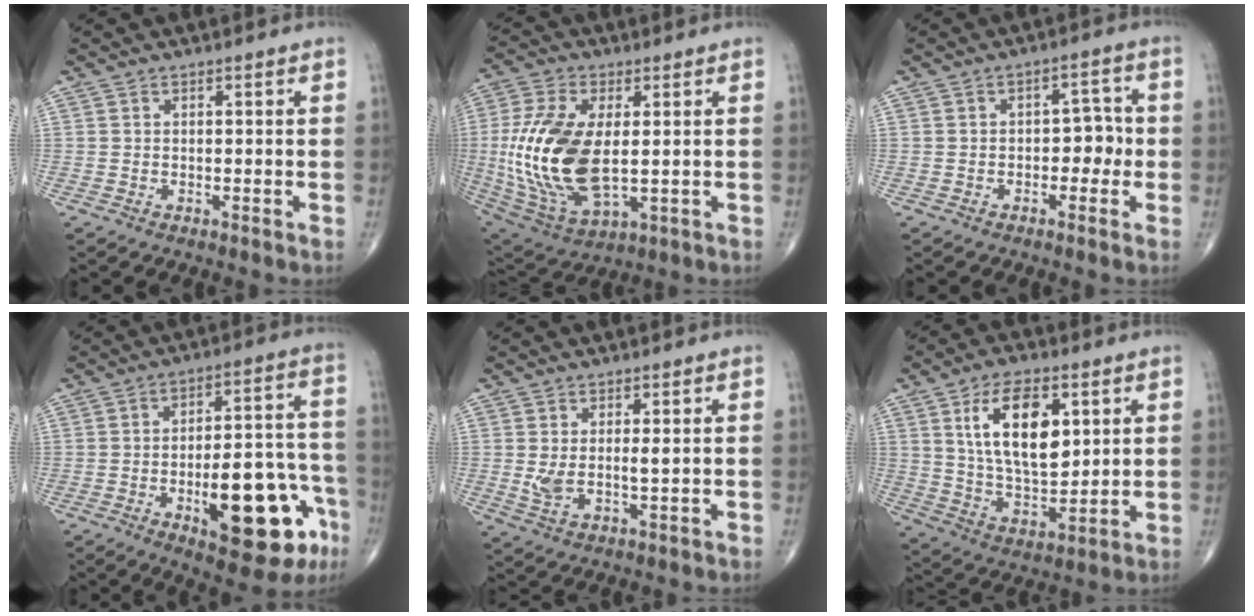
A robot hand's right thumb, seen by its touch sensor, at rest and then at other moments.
{"total": 20.0, "force": [0.3, 10.1, 17.2], "torque": [-0.373, -0.014, 0.018]}
{"total": 4.7, "force": [-0.9, 3.1, 3.4], "torque": [-0.018, 0.019, -0.020]}
{"total": 20.9, "force": [-7.9, 8.1, 17.6], "torque": [-0.197, 0.043, -0.093]}
{"total": 4.3, "force": [0.7, 1.6, 3.9], "torque": [-0.076, -0.010, 0.019]}
{"total": 15.5, "force": [5.1, 7.9, 12.3], "torque": [-0.192, -0.025, 0.101]}